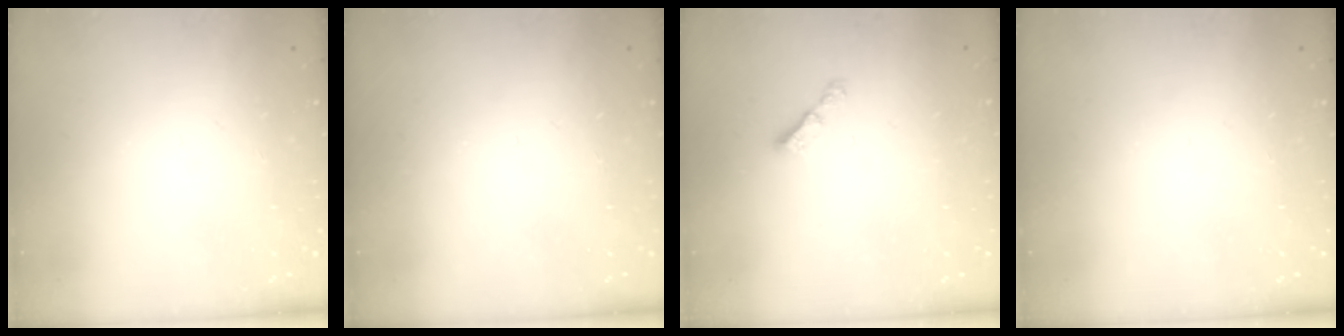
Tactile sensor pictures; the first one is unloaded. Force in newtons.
{"total": 0.0}
{"total": 3.1, "press": 3.1, "slide": 0.1}
{"total": 0.0}